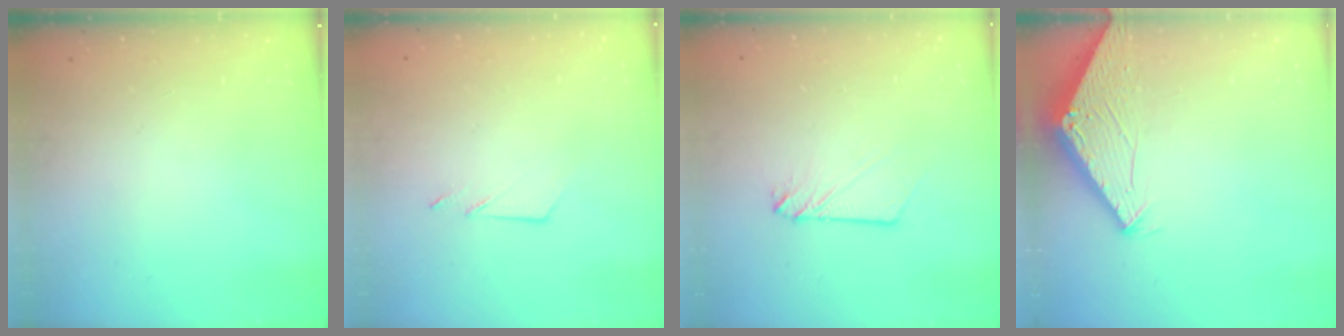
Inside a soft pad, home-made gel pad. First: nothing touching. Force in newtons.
{"total": 4.2, "press": 4.2, "slide": 0.5}
{"total": 2.9, "press": 2.9, "slide": 0.4}
{"total": 2.8, "press": 2.8, "slide": 0.2}